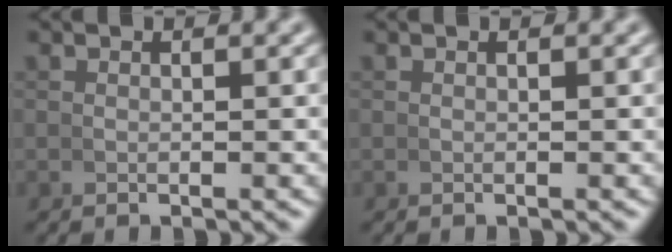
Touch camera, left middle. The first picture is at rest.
{"total": 0.0}